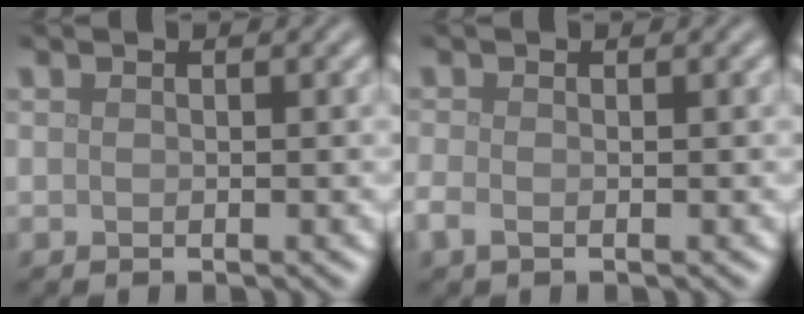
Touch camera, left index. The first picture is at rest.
{"total": 1.2, "force": [-0.5, 0.5, 1.0], "torque": [-0.026, -0.006, -0.014]}